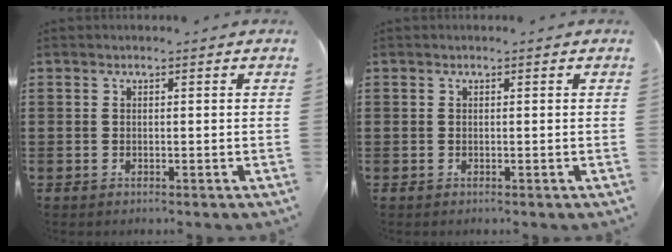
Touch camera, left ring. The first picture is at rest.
{"total": 0.0}